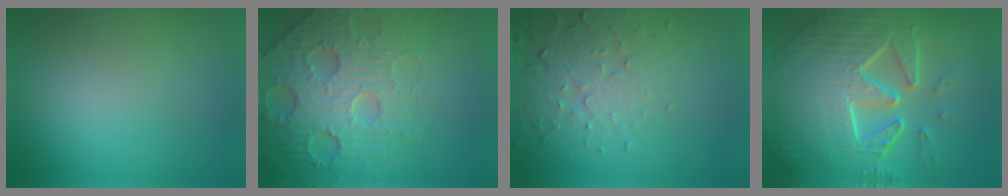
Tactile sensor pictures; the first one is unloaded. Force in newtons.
{"total": 7.5, "press": 5.9, "slide": 4.7}
{"total": 5.0, "press": 3.6, "slide": 3.4}
{"total": 10.8, "press": 7.4, "slide": 7.8}